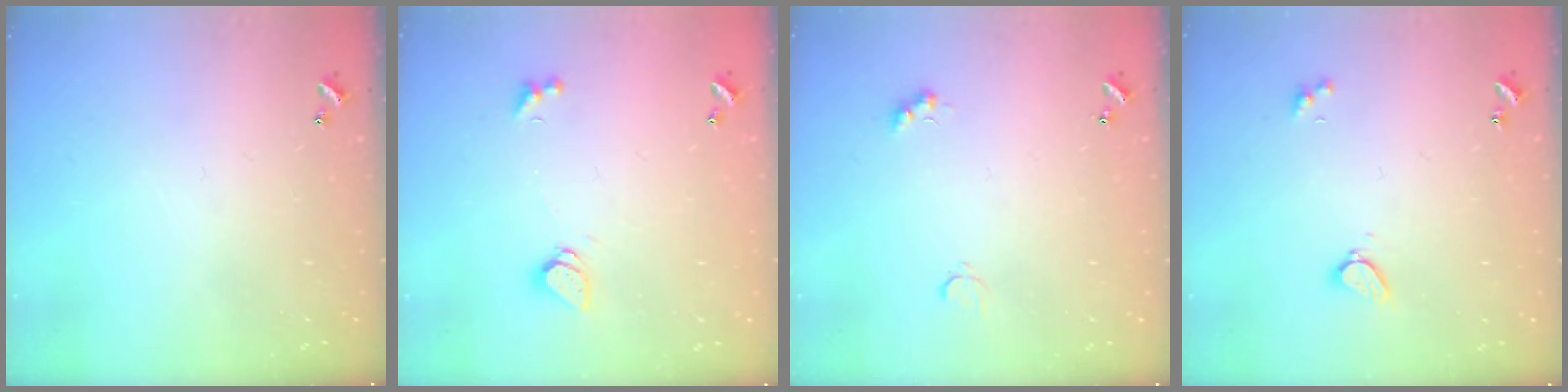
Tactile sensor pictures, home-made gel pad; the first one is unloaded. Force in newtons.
{"total": 1.5, "press": 1.4, "slide": 0.5}
{"total": 1.7, "press": 1.5, "slide": 0.6}
{"total": 2.3, "press": 2.3, "slide": 0.3}